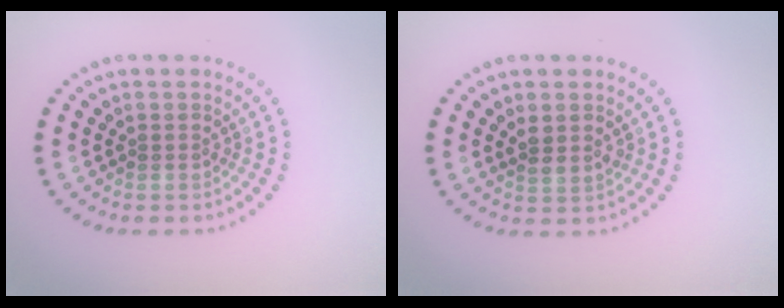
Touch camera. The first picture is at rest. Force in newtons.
{"total": 1.3, "press": 1.1, "slide": 0.7}